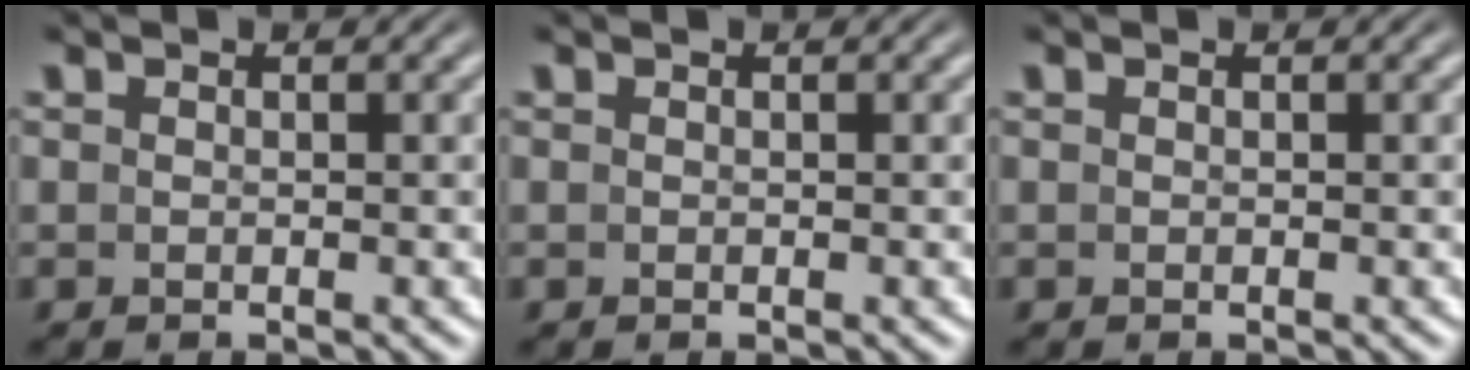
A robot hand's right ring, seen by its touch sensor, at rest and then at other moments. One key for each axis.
{"total": 0.0}
{"total": 0.0}